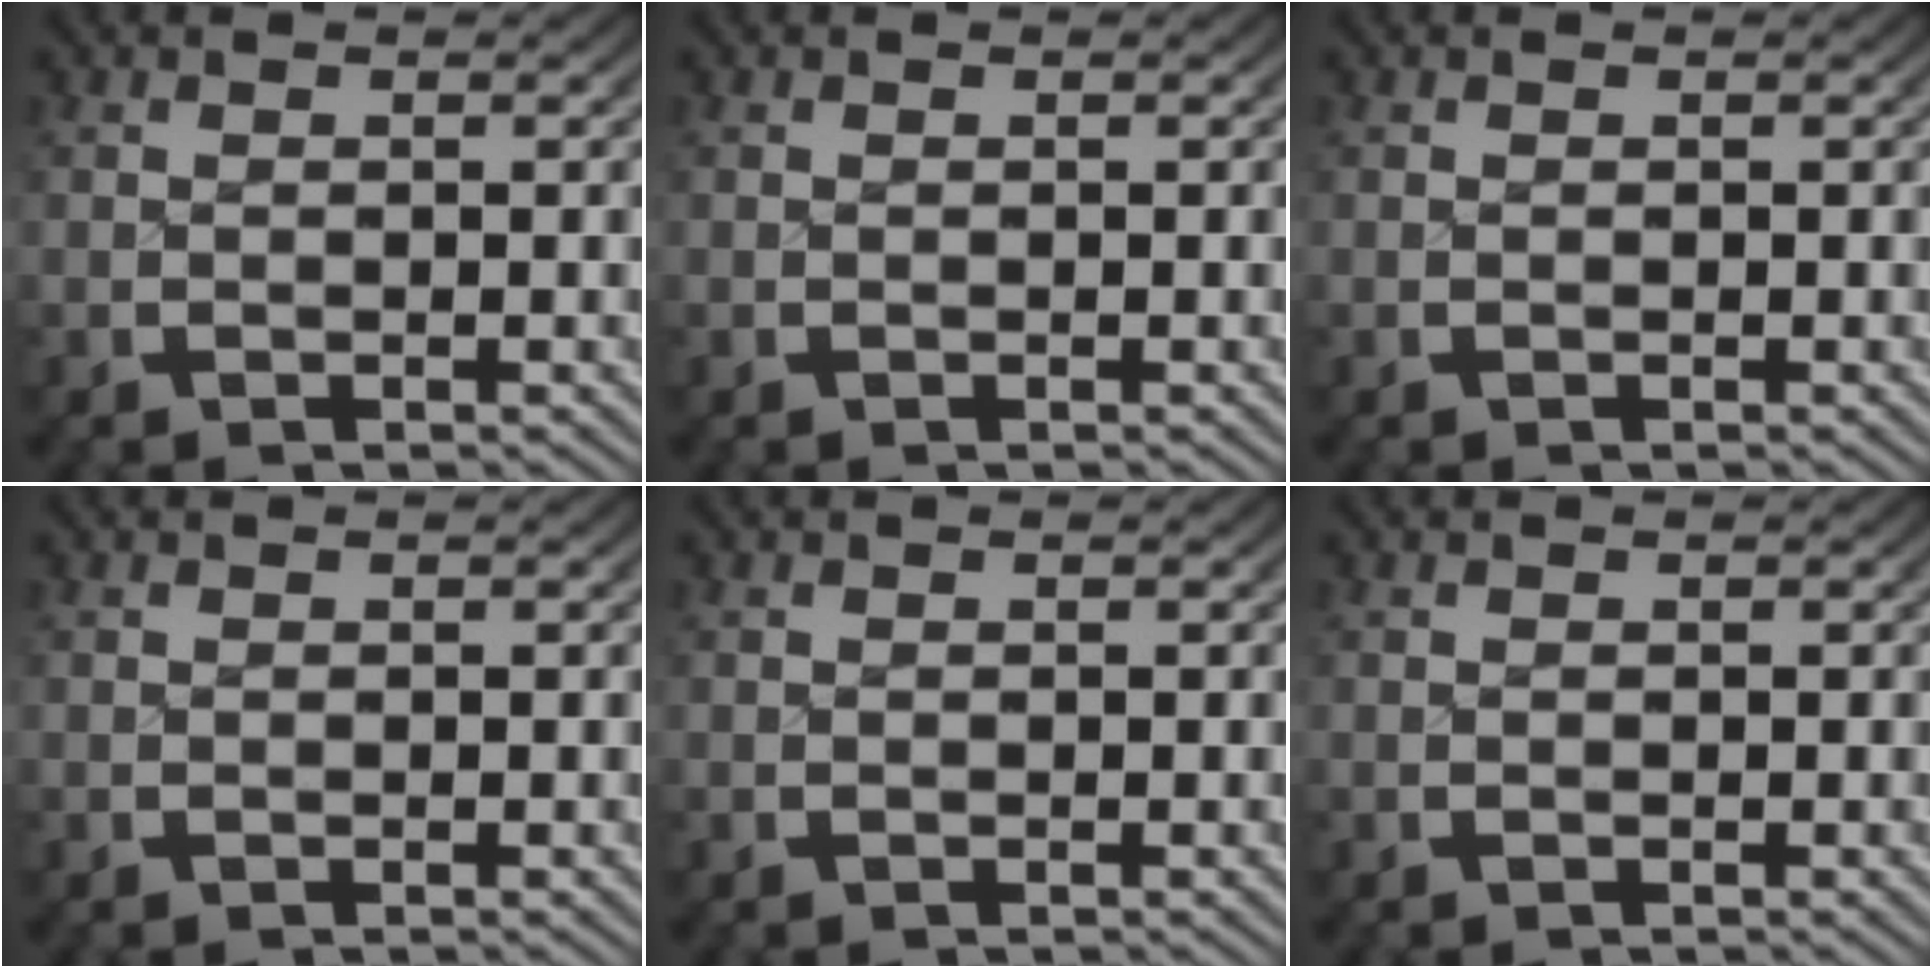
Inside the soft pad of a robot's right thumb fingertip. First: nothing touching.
{"total": 0.0}
{"total": 0.0}
{"total": 0.0}
{"total": 0.0}
{"total": 0.0}